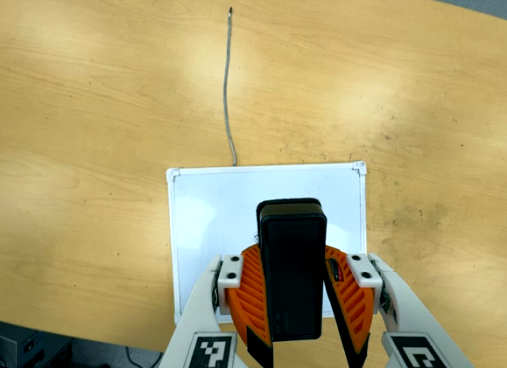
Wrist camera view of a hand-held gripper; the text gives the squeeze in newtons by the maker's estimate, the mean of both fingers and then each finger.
{"total": 8.5, "left": 8.8, "right": 8.2}